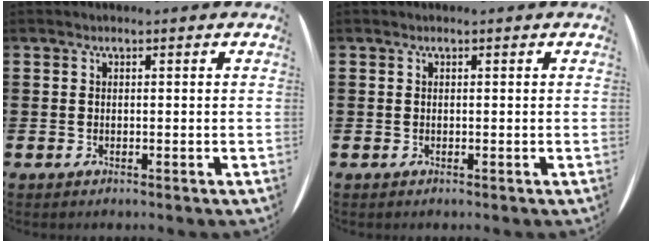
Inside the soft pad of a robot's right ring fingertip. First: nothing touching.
{"total": 0.0}